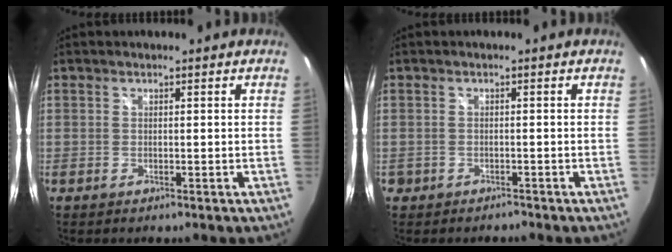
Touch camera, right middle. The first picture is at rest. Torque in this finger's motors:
{"motor_torque": [-0.22, -0.24, -0.09, -0.02]}